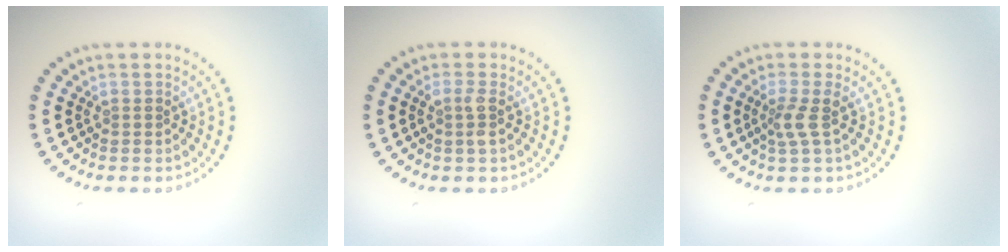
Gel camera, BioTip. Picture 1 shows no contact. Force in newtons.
{"total": 1.5, "press": 1.2, "slide": 0.8}
{"total": 1.9, "press": 1.4, "slide": 1.4}